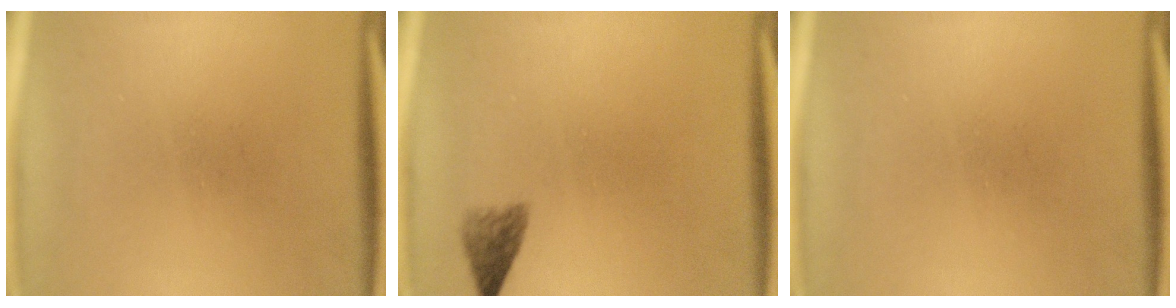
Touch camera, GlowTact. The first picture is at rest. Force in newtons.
{"total": 2.3}
{"total": 0.0}